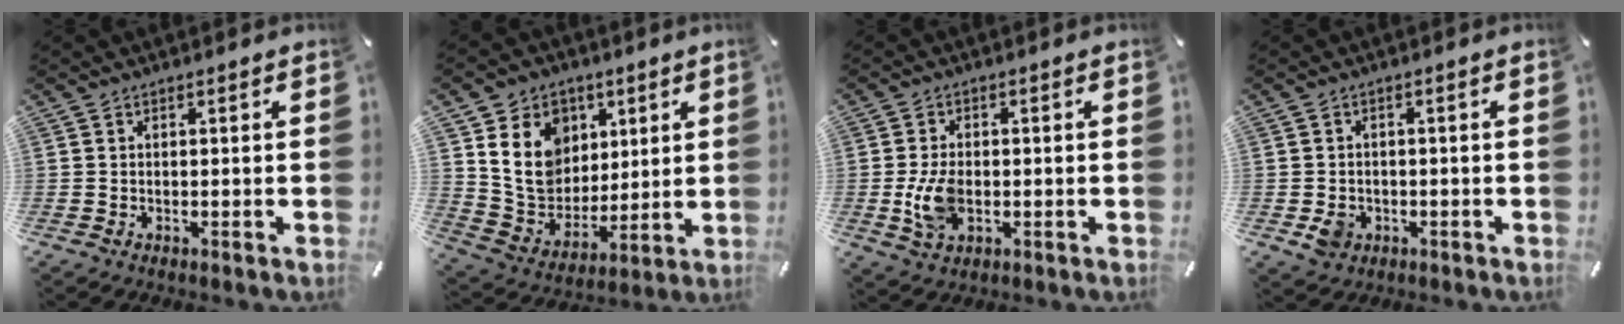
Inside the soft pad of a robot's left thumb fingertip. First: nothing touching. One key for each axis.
{"total": 15.1, "fx": 4.9, "fy": 12.9, "fz": 6.3, "tx": -0.120, "ty": -0.013, "tz": 0.101}
{"total": 7.3, "fx": -1.0, "fy": 4.6, "fz": 5.6, "tx": -0.119, "ty": -0.006, "tz": -0.019}
{"total": 4.0, "fx": -1.3, "fy": 3.3, "fz": 1.9, "tx": -0.044, "ty": 0.000, "tz": -0.024}